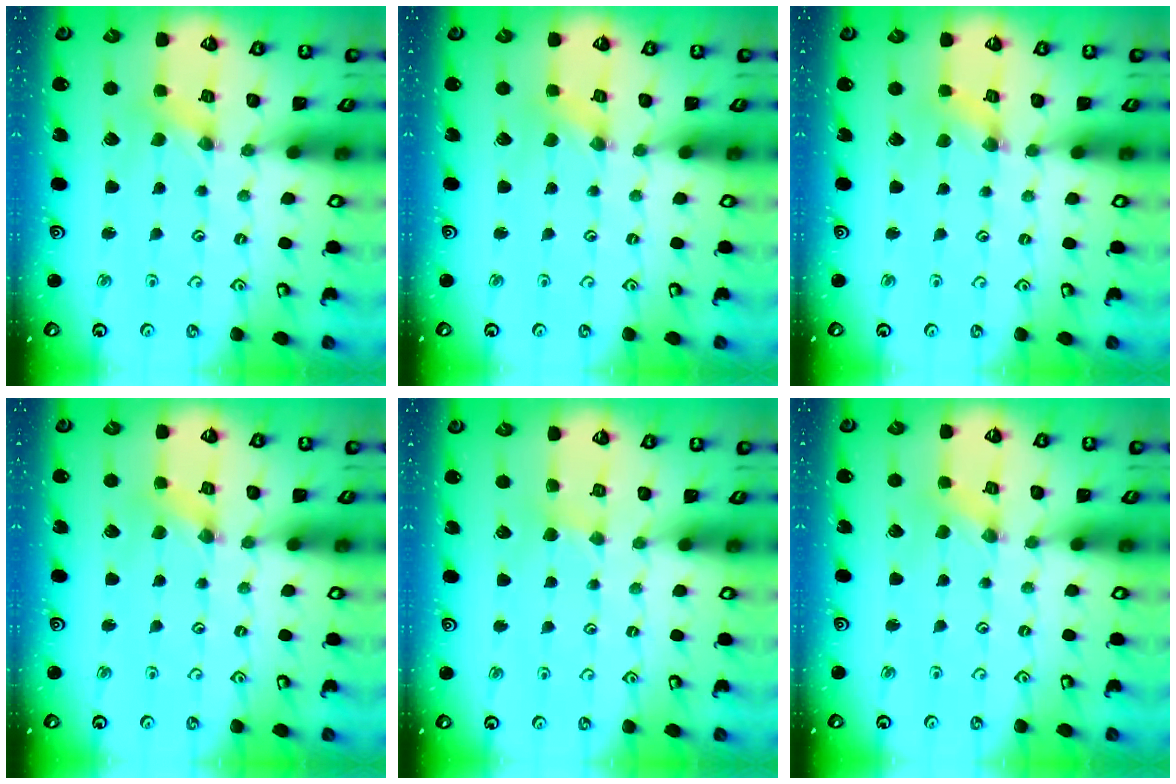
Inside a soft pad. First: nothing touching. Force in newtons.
{"total": 0.0}
{"total": 1.0, "press": 1.0, "slide": 0.3}
{"total": 0.9, "press": 0.8, "slide": 0.3}
{"total": 2.0, "press": 2.0, "slide": 0.3}
{"total": 0.0}